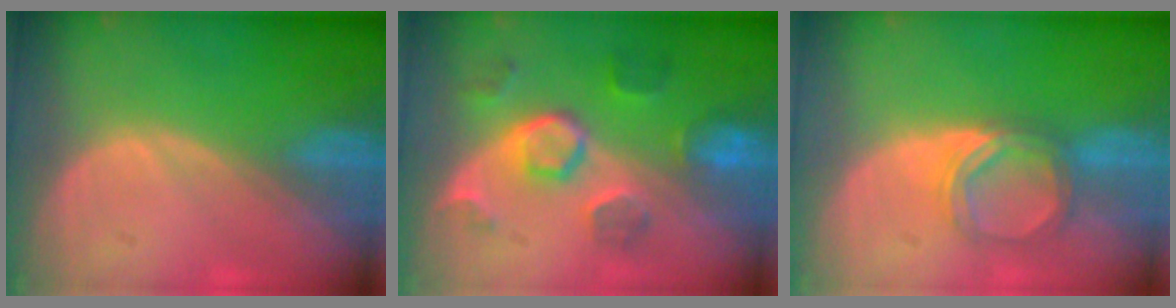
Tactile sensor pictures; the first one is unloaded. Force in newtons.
{"total": 8.6, "press": 7.7, "slide": 4.0}
{"total": 5.2, "press": 4.8, "slide": 1.9}